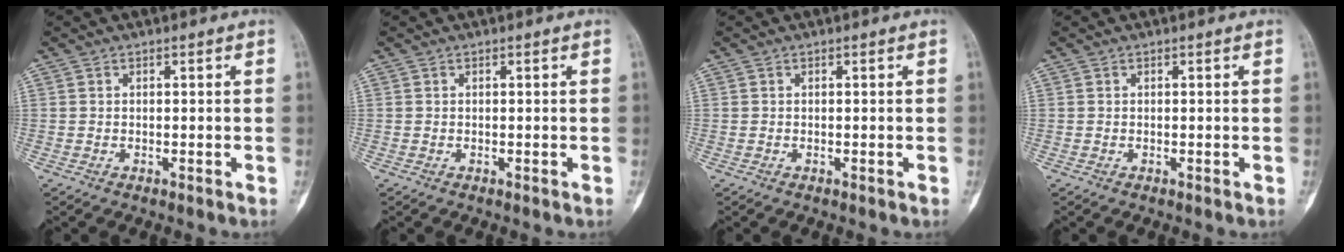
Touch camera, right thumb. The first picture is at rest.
{"total": 0.0}
{"total": 0.0}
{"total": 0.0}